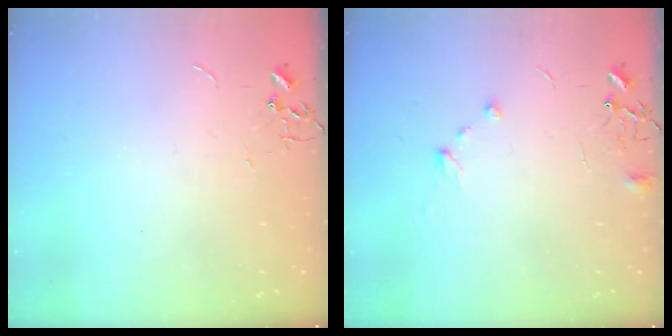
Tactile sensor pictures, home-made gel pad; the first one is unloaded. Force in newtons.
{"total": 8.3, "press": 8.2, "slide": 0.5}